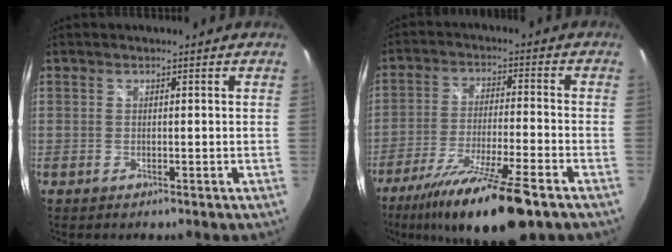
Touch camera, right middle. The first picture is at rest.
{"total": 16.8, "force": [-12.1, 1.2, 11.6], "torque": [-0.224, -0.039, -0.205]}